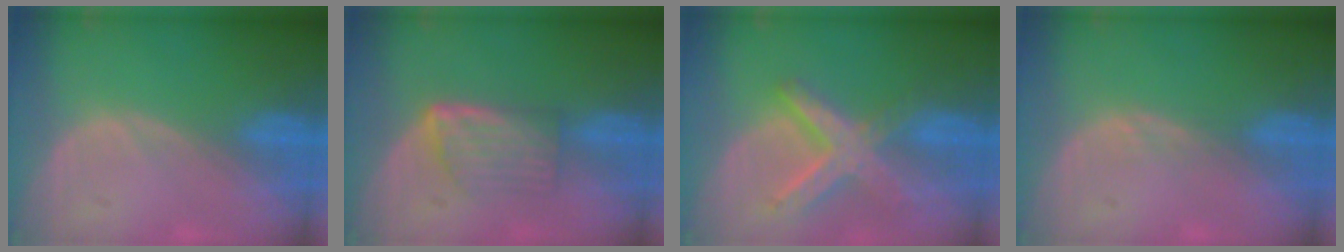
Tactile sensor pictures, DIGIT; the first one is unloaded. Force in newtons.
{"total": 5.8, "press": 5.3, "slide": 2.3}
{"total": 8.5, "press": 7.3, "slide": 4.2}
{"total": 0.7, "press": 0.7, "slide": 0.1}